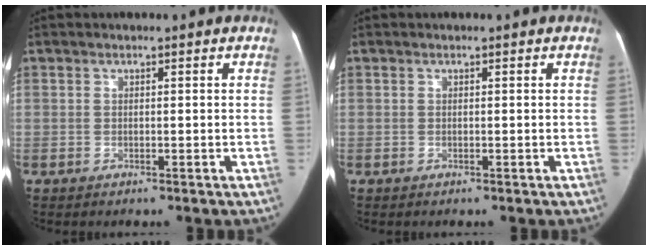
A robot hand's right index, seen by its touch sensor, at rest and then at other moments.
{"total": 0.0}